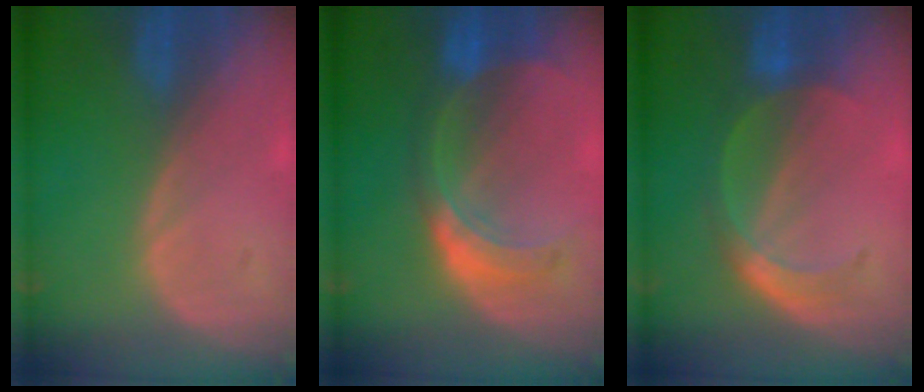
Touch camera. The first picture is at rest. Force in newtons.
{"total": 7.9, "press": 7.0, "slide": 3.7}
{"total": 4.9, "press": 4.9, "slide": 0.3}